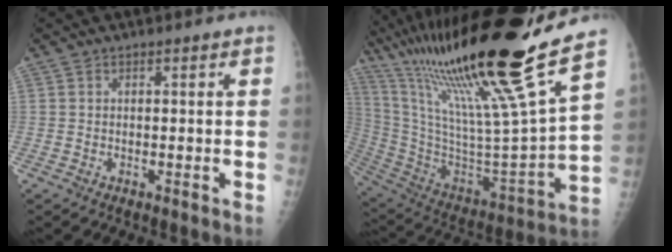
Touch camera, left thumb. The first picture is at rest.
{"total": 33.5, "force": [23.2, 2.5, 24.0], "torque": [-0.435, -0.106, 0.402]}